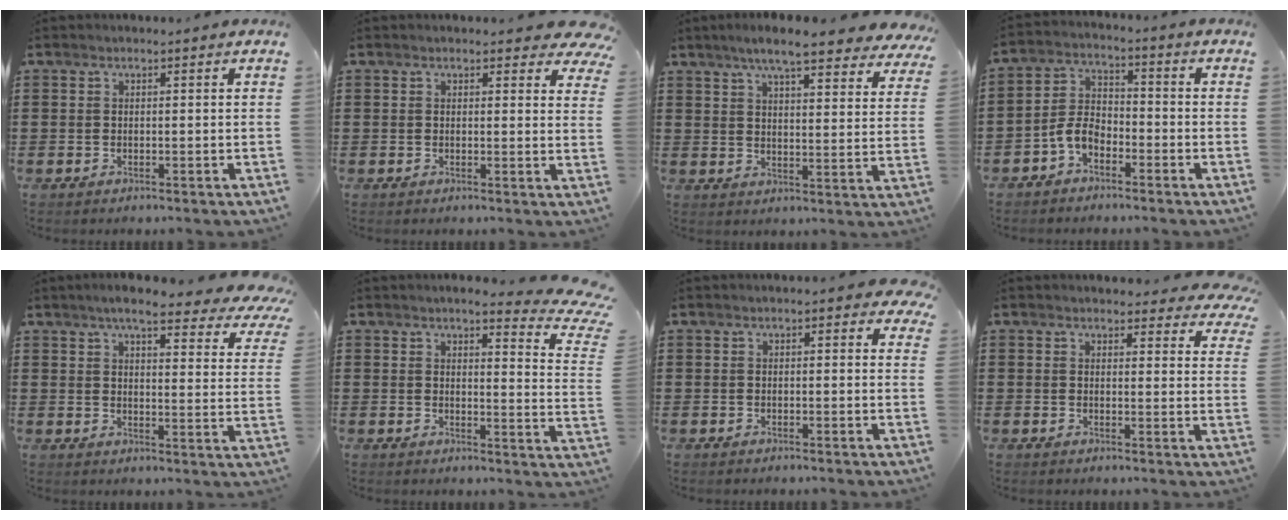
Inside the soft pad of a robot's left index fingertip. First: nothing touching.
{"total": 2.6, "force": [2.2, 0.7, 1.0], "torque": [-0.011, -0.007, 0.038]}
{"total": 7.8, "force": [6.6, 0.5, 4.2], "torque": [-0.085, -0.024, 0.112]}
{"total": 5.0, "force": [-3.2, 2.6, 2.7], "torque": [-0.078, 0.004, -0.071]}
{"total": 7.2, "force": [5.9, 1.0, 4.0], "torque": [-0.082, -0.025, 0.098]}
{"total": 5.1, "force": [4.0, 0.6, 3.0], "torque": [-0.050, -0.023, 0.064]}
{"total": 1.2, "force": [0.6, 0.5, 1.0], "torque": [-0.014, 0.002, 0.008]}
{"total": 3.5, "force": [3.2, 1.1, 0.7], "torque": [-0.010, -0.014, 0.056]}